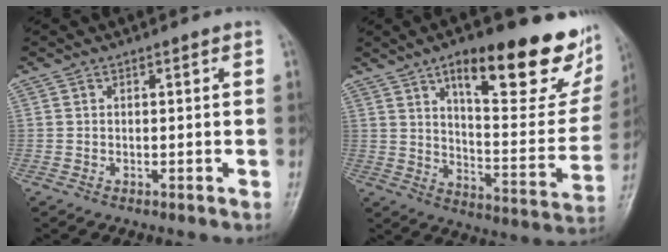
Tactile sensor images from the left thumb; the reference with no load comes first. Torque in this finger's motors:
{"motor_torque": [1.54, 0.64, 1.56, -1.21, 0.27]}